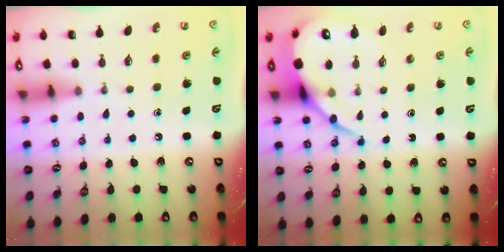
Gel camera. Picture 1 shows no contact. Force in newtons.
{"total": 10.9, "press": 10.9, "slide": 1.3}